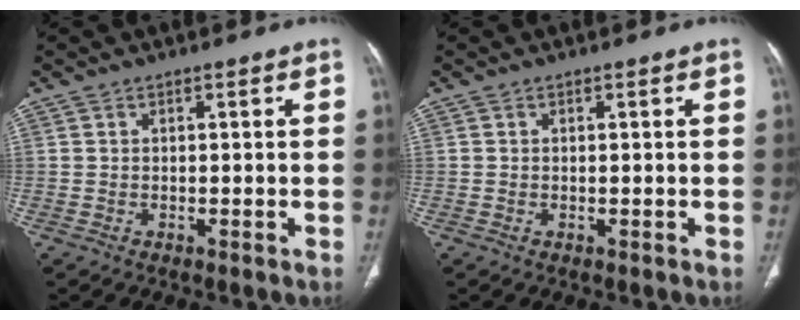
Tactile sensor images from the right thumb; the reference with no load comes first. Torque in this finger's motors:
{"motor_torque": [-0.35, -0.52, 0.14, 0.04, 0.09]}